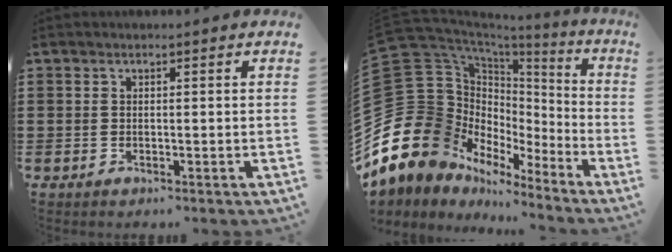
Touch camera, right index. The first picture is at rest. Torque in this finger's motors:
{"motor_torque": [0.16, -0.06, 0.33, -0.21]}